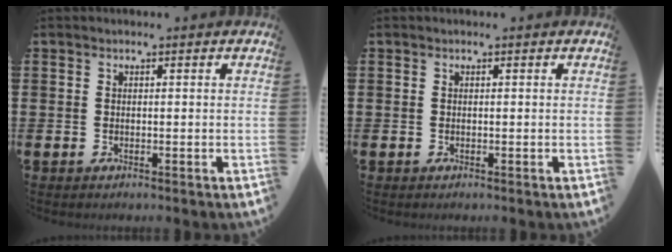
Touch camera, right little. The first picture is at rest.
{"total": 0.0}